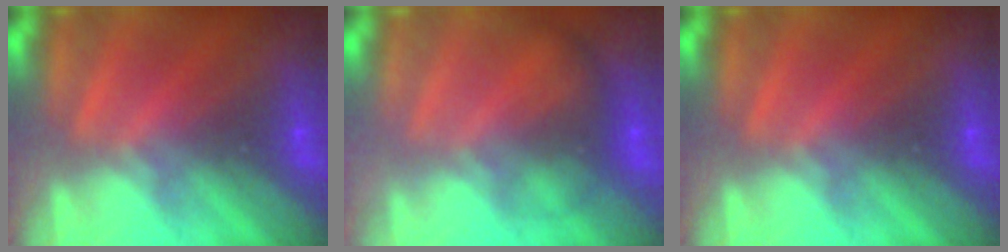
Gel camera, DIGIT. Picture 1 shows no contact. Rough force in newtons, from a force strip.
{"total": 2.1}
{"total": 0.0}